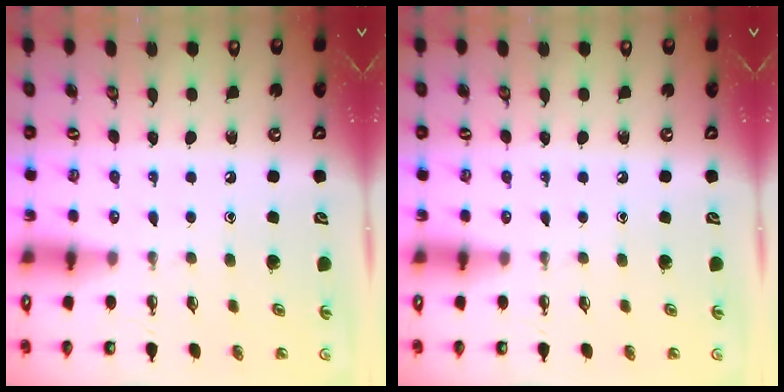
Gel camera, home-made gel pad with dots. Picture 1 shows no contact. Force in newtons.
{"total": 0.0}